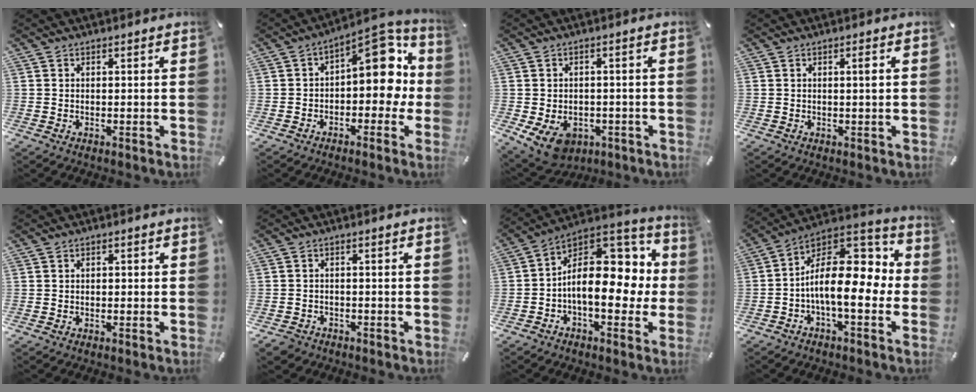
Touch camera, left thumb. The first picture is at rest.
{"total": 13.4, "force": [4.4, 7.5, 10.3], "torque": [-0.124, -0.038, 0.075]}
{"total": 8.2, "force": [-3.4, 6.0, 4.5], "torque": [-0.092, 0.017, -0.057]}
{"total": 1.4, "force": [0.2, 0.0, 1.4], "torque": [-0.028, 0.000, 0.002]}
{"total": 0.8, "force": [-0.4, 0.6, 0.4], "torque": [-0.009, 0.002, -0.008]}
{"total": 2.7, "force": [-1.9, 1.7, 0.7], "torque": [-0.017, 0.009, -0.041]}
{"total": 18.4, "force": [0.8, 11.0, 14.7], "torque": [-0.198, -0.012, 0.021]}
{"total": 17.4, "force": [-1.0, 8.6, 15.1], "torque": [-0.244, -0.014, -0.013]}